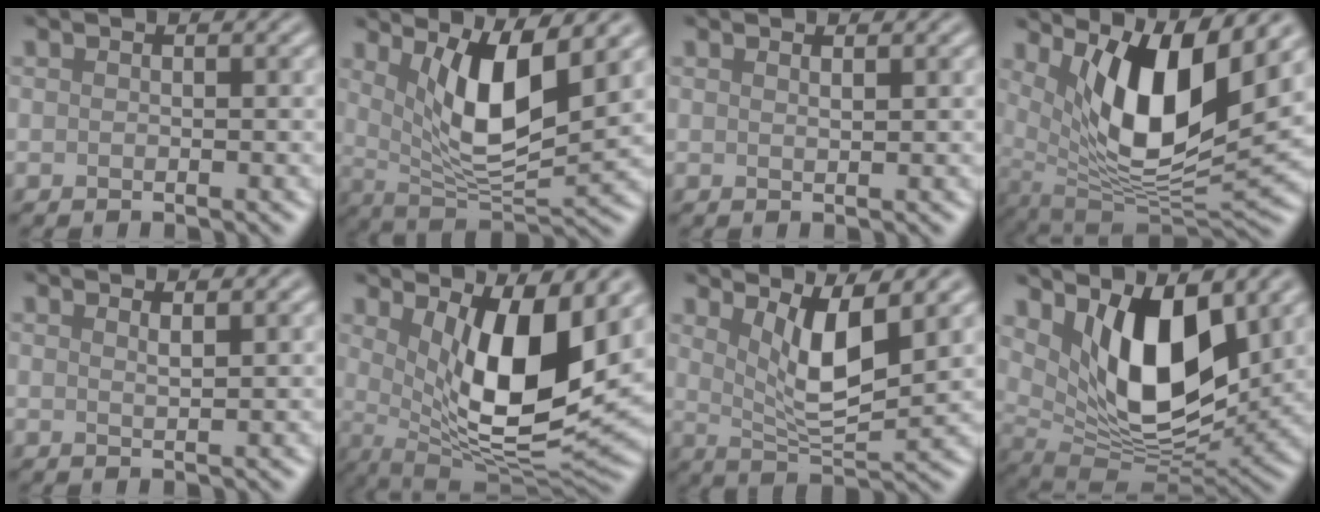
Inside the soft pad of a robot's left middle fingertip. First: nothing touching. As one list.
[{"total": 7.4, "force": [2.9, 2.3, 6.4], "torque": [-0.113, -0.018, 0.054]}, {"total": 0.7, "force": [0.6, 0.2, 0.4], "torque": [0.000, 0.001, 0.009]}, {"total": 10.3, "force": [4.0, 3.5, 8.8], "torque": [-0.145, -0.024, 0.080]}, {"total": 1.0, "force": [0.7, 0.2, 0.6], "torque": [-0.004, 0.000, 0.011]}, {"total": 10.5, "force": [2.8, 3.6, 9.5], "torque": [-0.151, -0.022, 0.052]}, {"total": 5.4, "force": [2.4, 1.5, 4.6], "torque": [-0.083, -0.013, 0.048]}, {"total": 9.7, "force": [3.3, 4.7, 7.8], "torque": [-0.133, -0.026, 0.059]}]